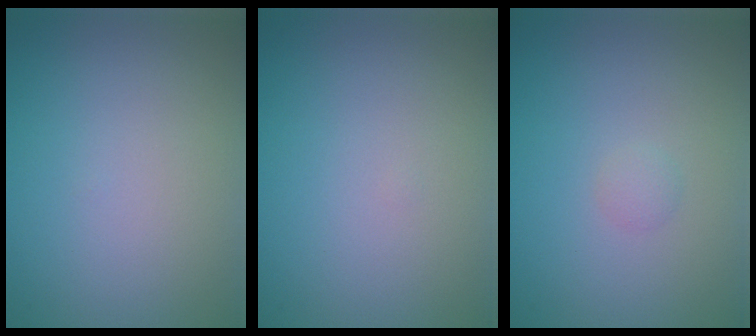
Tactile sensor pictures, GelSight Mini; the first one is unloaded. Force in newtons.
{"total": 0.0}
{"total": 0.7, "press": 0.7, "slide": 0.0}